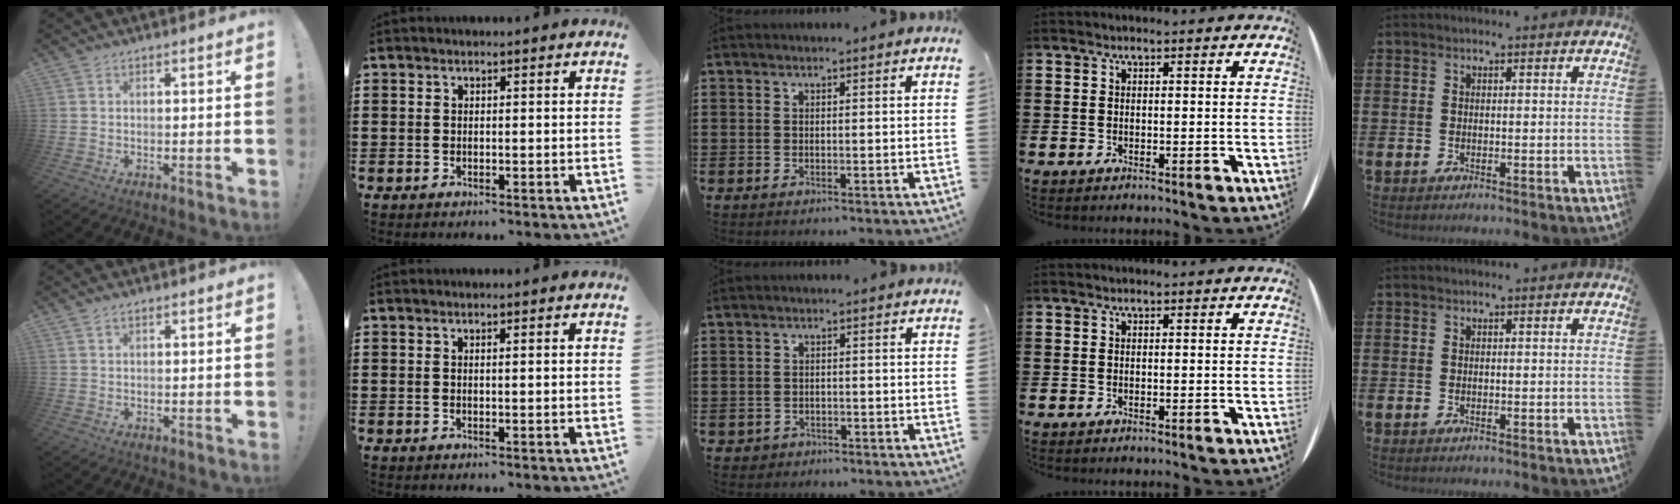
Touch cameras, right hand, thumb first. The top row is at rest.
{"thumb": {"total": 1.4, "force": [0.9, 0.6, 0.8], "torque": [-0.011, -0.001, 0.016]}, "index": {"total": 0.7, "force": [0.3, -0.2, 0.6], "torque": [-0.012, -0.002, 0.006]}, "middle": {"total": 1.0, "force": [-0.8, 0.5, 0.0], "torque": [-0.005, -0.001, -0.019]}}